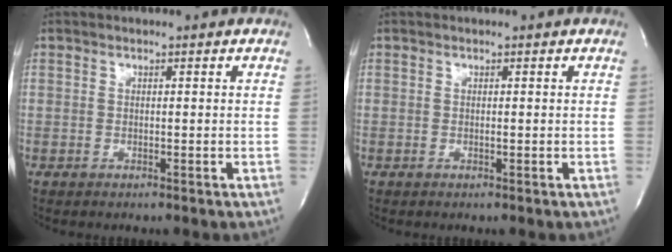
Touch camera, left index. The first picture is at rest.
{"total": 0.0}